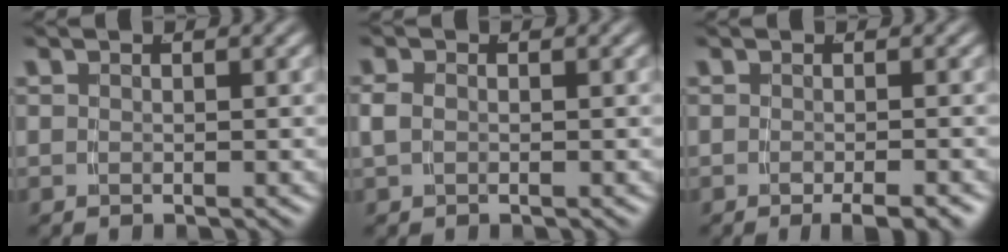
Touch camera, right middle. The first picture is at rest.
{"total": 1.3, "force": [0.0, 0.9, 1.0], "torque": [-0.033, -0.004, 0.006]}
{"total": 2.7, "force": [-2.0, 0.0, 1.7], "torque": [-0.023, -0.002, -0.029]}